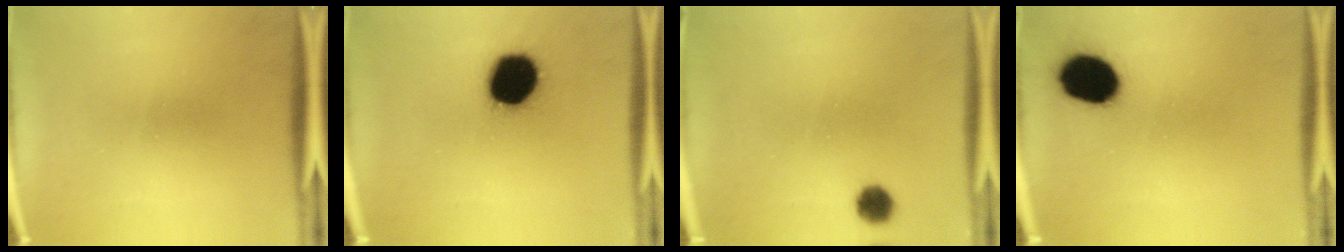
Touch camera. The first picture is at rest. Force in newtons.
{"total": 18.3}
{"total": 4.2}
{"total": 13.6}